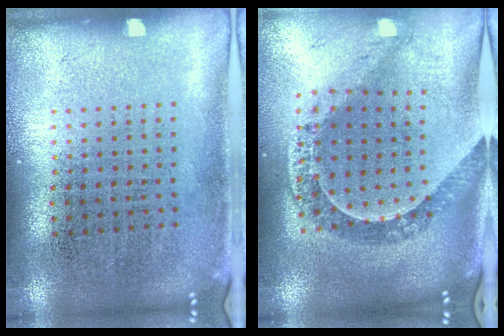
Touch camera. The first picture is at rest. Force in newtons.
{"total": 1.1, "press": 1.1, "slide": 0.3}